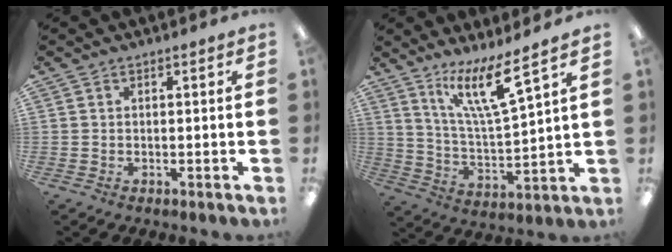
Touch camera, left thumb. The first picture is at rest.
{"total": 13.7, "force": [9.5, 2.2, 9.6], "torque": [-0.168, -0.059, 0.155]}